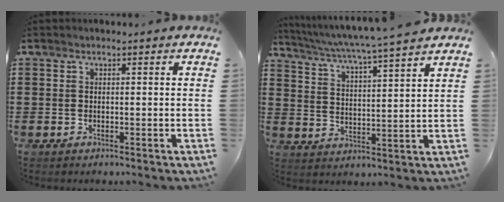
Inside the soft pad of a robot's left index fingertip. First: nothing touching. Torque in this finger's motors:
{"motor_torque": [1.45, -0.69, 0.26, 0.10]}